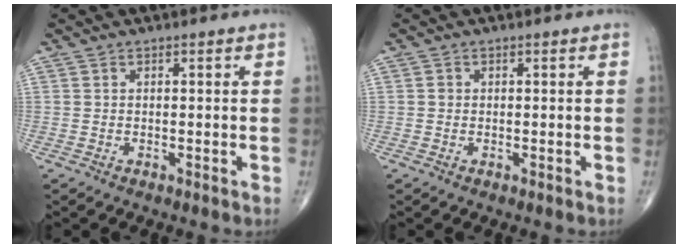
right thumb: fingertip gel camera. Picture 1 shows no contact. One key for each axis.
{"total": 0.5, "fx": 0.0, "fy": 0.5, "fz": 0.2, "tx": 0.002, "ty": 0.002, "tz": -0.001}